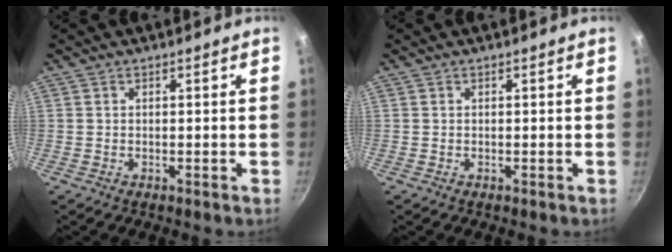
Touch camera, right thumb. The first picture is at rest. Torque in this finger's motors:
{"motor_torque": [0.00, 0.00, 0.02, 0.00, 0.01]}